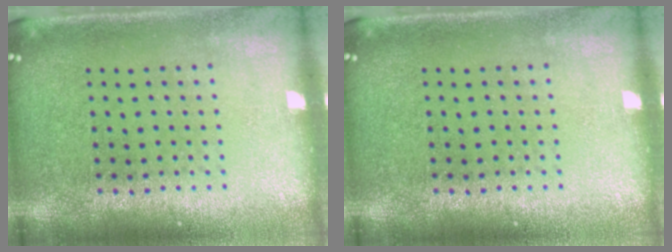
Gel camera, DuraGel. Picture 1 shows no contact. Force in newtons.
{"total": 0.0}